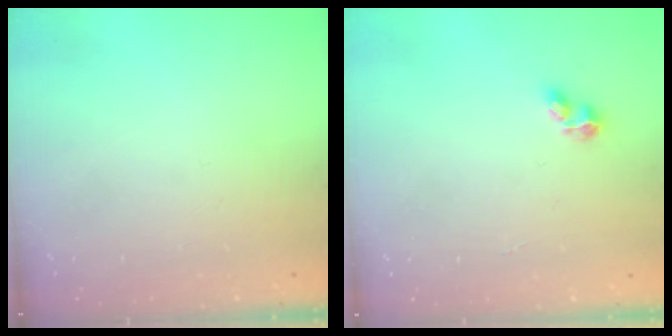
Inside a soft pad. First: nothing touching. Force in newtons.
{"total": 2.1, "press": 2.0, "slide": 0.8}